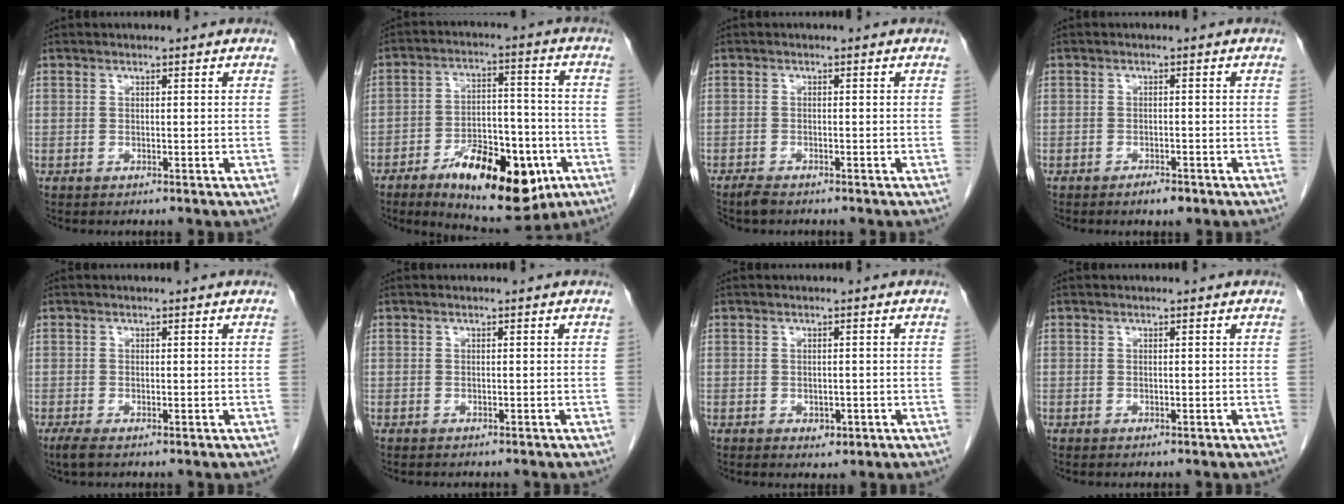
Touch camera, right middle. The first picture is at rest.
{"total": 16.6, "force": [-8.2, 6.4, 12.9], "torque": [-0.191, 0.005, -0.118]}
{"total": 1.8, "force": [-1.6, 0.4, 0.7], "torque": [-0.021, -0.004, -0.027]}
{"total": 2.1, "force": [-1.5, 0.7, 1.2], "torque": [-0.021, 0.000, -0.019]}
{"total": 1.9, "force": [-1.1, 0.6, 1.4], "torque": [-0.038, -0.007, -0.020]}
{"total": 1.4, "force": [-1.2, 0.4, 0.5], "torque": [-0.015, -0.003, -0.014]}
{"total": 1.8, "force": [-0.8, 1.2, 1.2], "torque": [-0.015, 0.001, -0.003]}
{"total": 0.0}